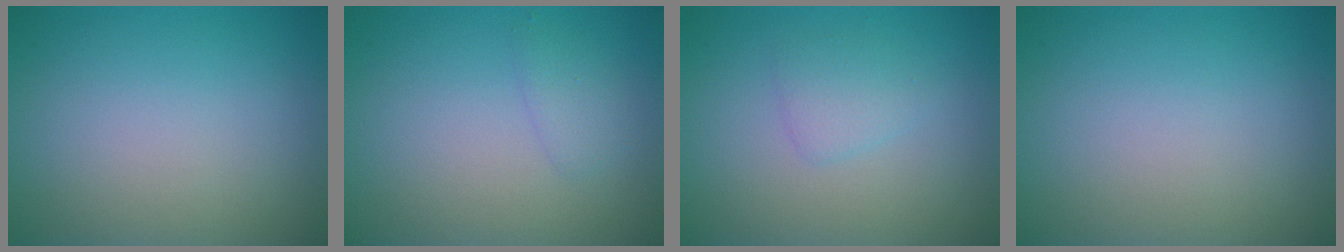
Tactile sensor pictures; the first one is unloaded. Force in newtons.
{"total": 1.2, "press": 1.2, "slide": 0.1}
{"total": 1.6, "press": 1.6, "slide": 0.0}
{"total": 0.0}